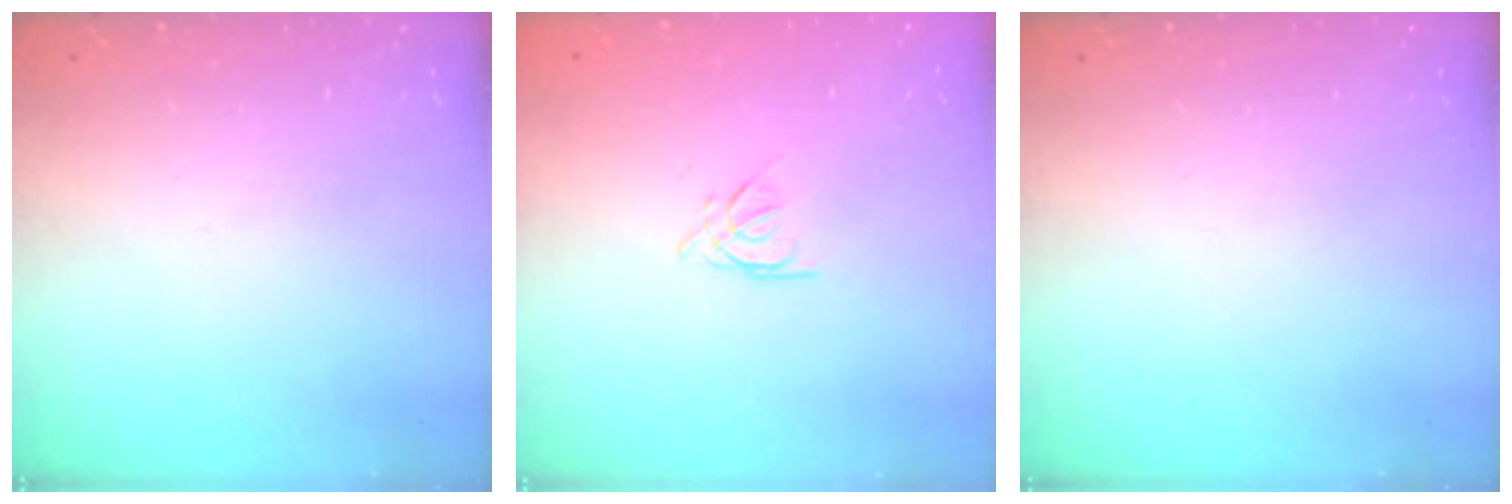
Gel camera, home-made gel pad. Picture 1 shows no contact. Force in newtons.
{"total": 3.3, "press": 3.3, "slide": 0.5}
{"total": 0.0}